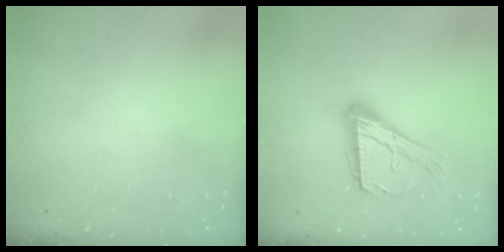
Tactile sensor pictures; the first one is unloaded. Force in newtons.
{"total": 17.9, "press": 17.8, "slide": 1.9}